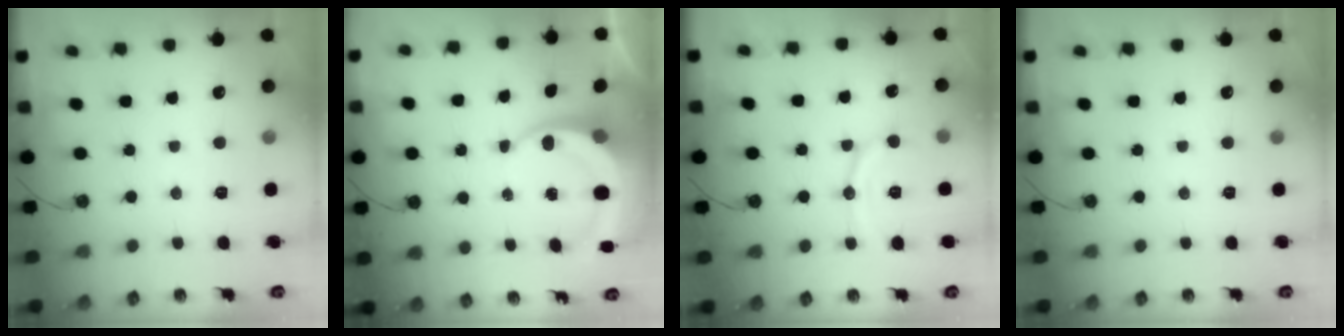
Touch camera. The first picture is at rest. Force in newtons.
{"total": 7.3, "press": 7.2, "slide": 0.9}
{"total": 10.4, "press": 10.4, "slide": 0.8}
{"total": 0.0}